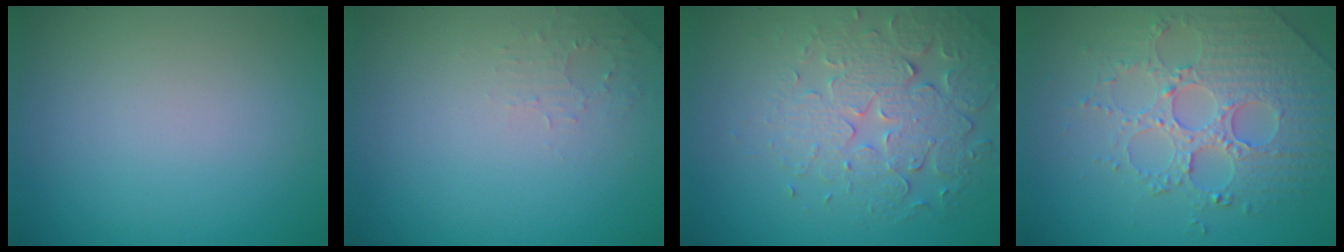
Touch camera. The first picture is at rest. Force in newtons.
{"total": 1.3, "press": 1.2, "slide": 0.3}
{"total": 5.0, "press": 4.4, "slide": 2.5}
{"total": 4.4, "press": 4.3, "slide": 1.0}